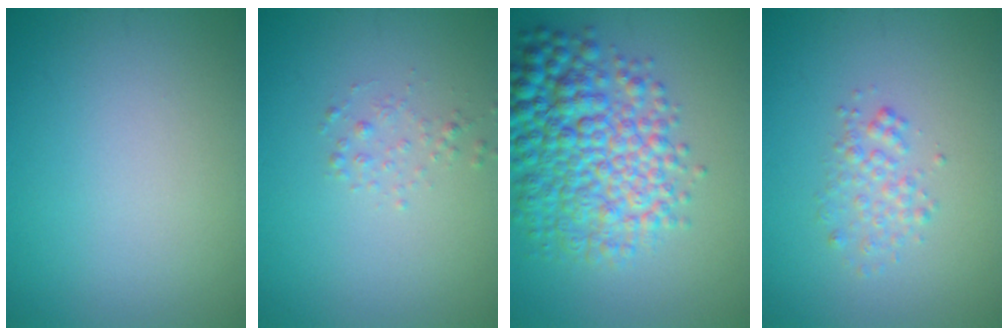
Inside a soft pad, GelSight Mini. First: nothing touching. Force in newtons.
{"total": 0.9, "press": 0.9, "slide": 0.0}
{"total": 8.1, "press": 8.1, "slide": 0.1}
{"total": 1.8, "press": 1.8, "slide": 0.0}